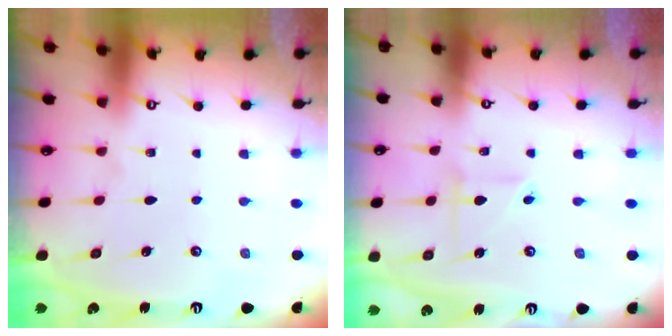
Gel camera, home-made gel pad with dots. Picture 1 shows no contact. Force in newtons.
{"total": 2.5, "press": 2.5, "slide": 0.1}